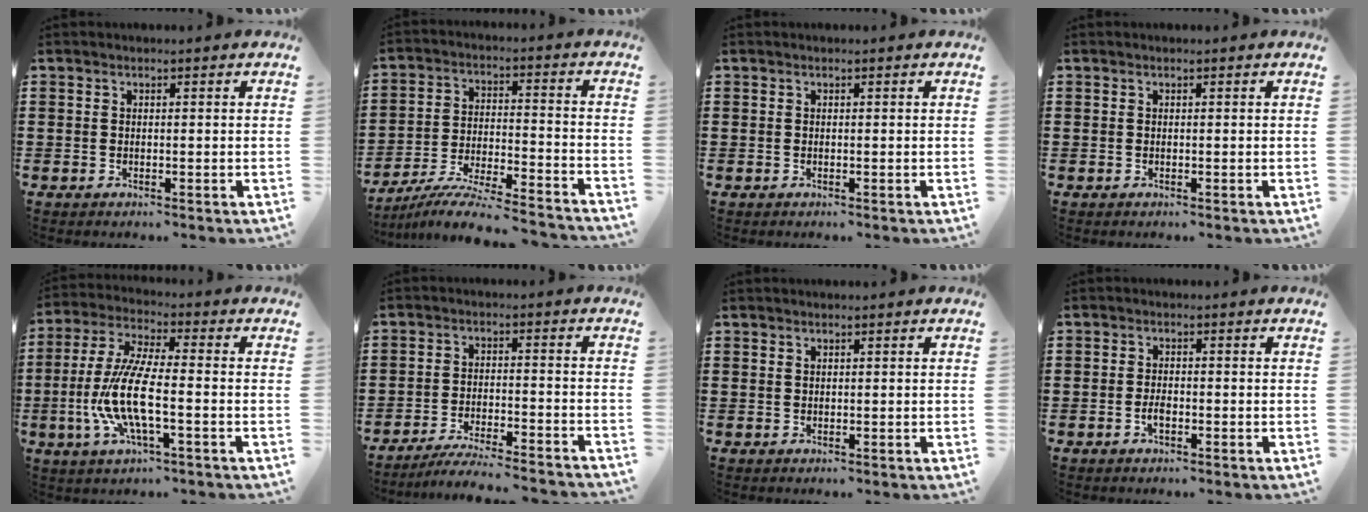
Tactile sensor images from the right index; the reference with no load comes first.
{"total": 7.9, "force": [-7.5, -0.4, 2.4], "torque": [-0.049, -0.004, -0.150]}
{"total": 0.0}
{"total": 0.0}
{"total": 9.9, "force": [-2.8, 2.4, 9.2], "torque": [-0.216, -0.017, -0.062]}
{"total": 5.1, "force": [-4.9, -0.3, 1.4], "torque": [-0.032, -0.011, -0.097]}
{"total": 0.6, "force": [0.4, 0.4, 0.2], "torque": [-0.005, 0.002, 0.007]}
{"total": 1.7, "force": [-0.7, 0.8, 1.4], "torque": [-0.028, -0.004, -0.012]}